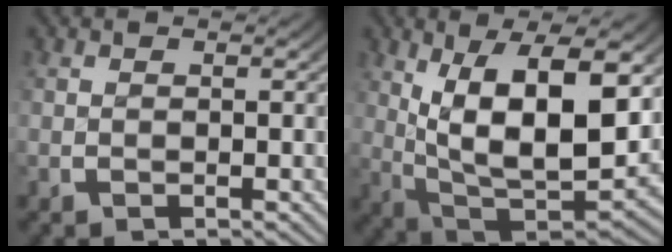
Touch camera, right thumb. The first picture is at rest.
{"total": 16.3, "force": [-0.1, 9.8, 13.0], "torque": [-0.241, -0.057, 0.024]}